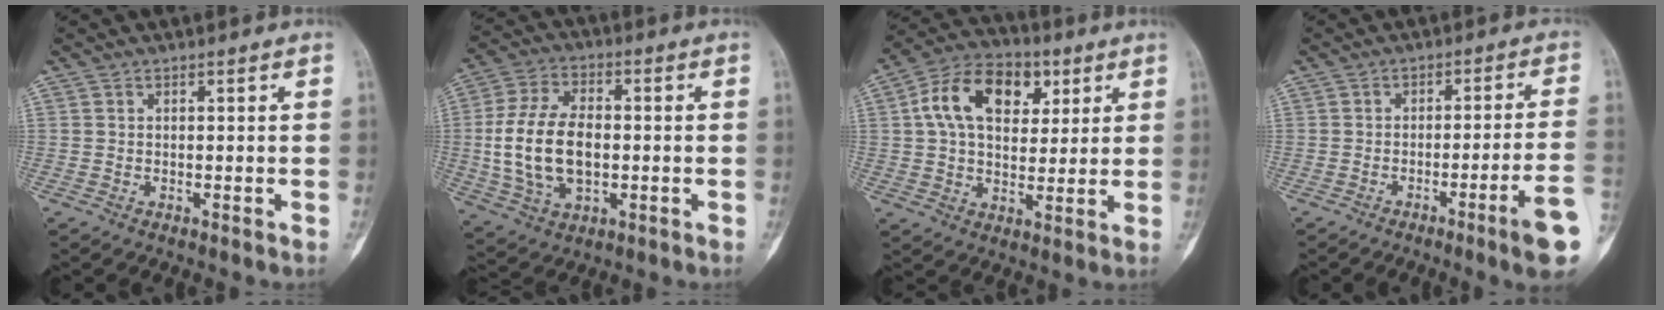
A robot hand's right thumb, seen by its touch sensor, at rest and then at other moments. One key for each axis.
{"total": 15.3, "fx": -0.8, "fy": 9.3, "fz": 12.2, "tx": -0.234, "ty": 0.009, "tz": -0.008}
{"total": 15.7, "fx": 4.9, "fy": 10.4, "fz": 10.6, "tx": -0.155, "ty": 0.006, "tz": 0.078}
{"total": 9.8, "fx": -4.5, "fy": -0.2, "fz": 8.7, "tx": -0.123, "ty": 0.017, "tz": -0.065}